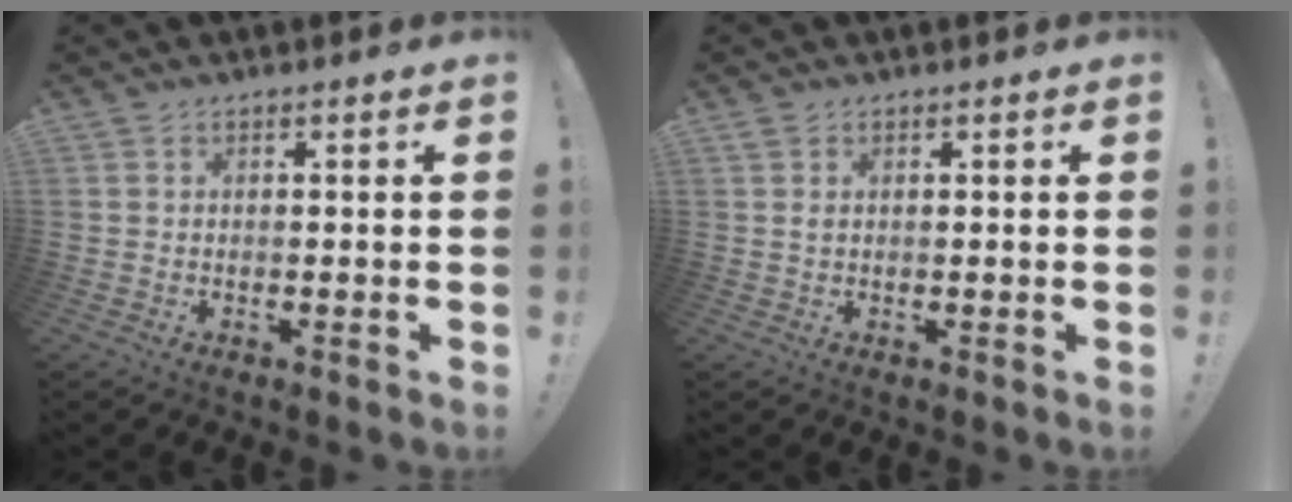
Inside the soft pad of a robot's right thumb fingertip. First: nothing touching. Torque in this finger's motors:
{"motor_torque": [-0.03, -0.12, 0.18, -0.08, -0.05]}